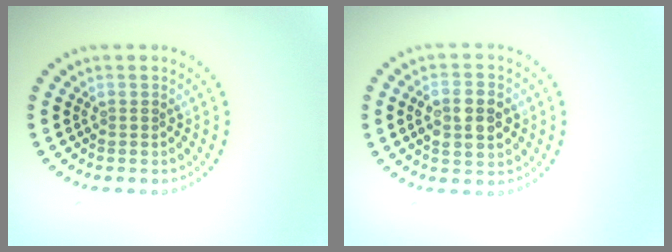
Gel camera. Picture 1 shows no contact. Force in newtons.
{"total": 4.3, "press": 4.3, "slide": 0.4}